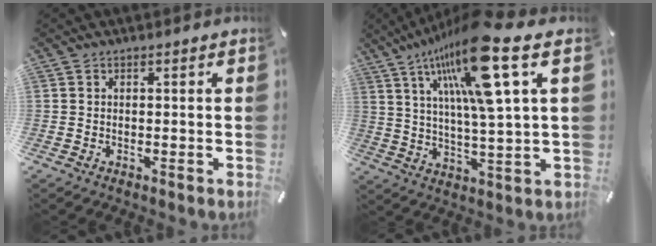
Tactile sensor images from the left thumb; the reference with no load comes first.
{"total": 18.5, "force": [10.1, 3.4, 15.1], "torque": [-0.273, -0.052, 0.153]}